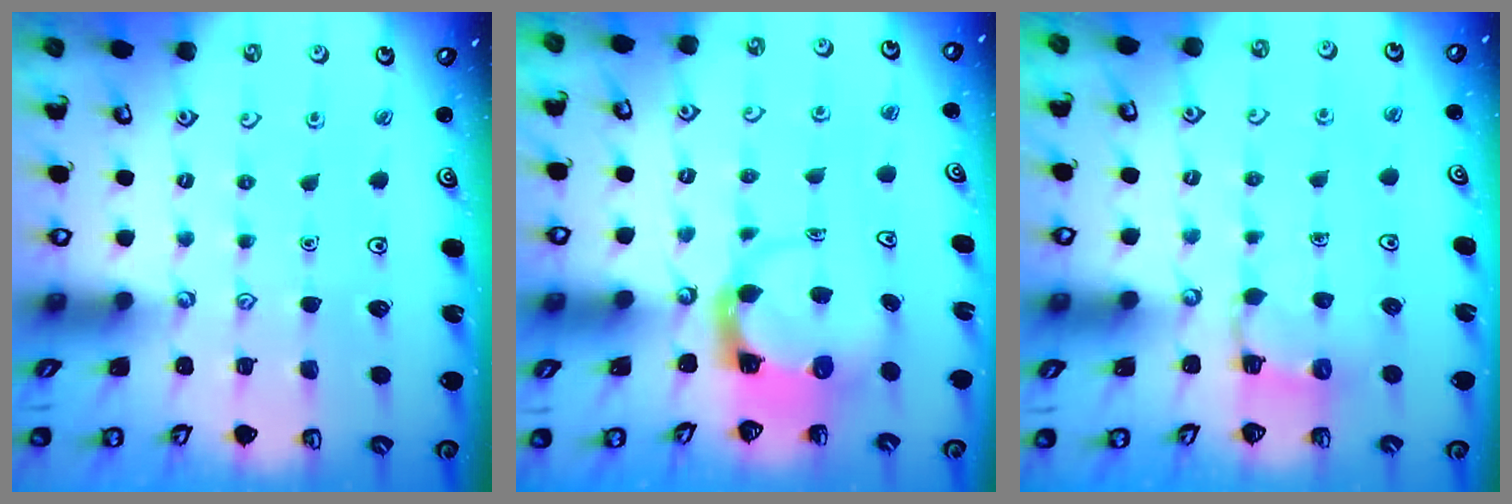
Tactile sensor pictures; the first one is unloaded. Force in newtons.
{"total": 3.7, "press": 3.7, "slide": 0.5}
{"total": 3.0, "press": 3.0, "slide": 0.6}